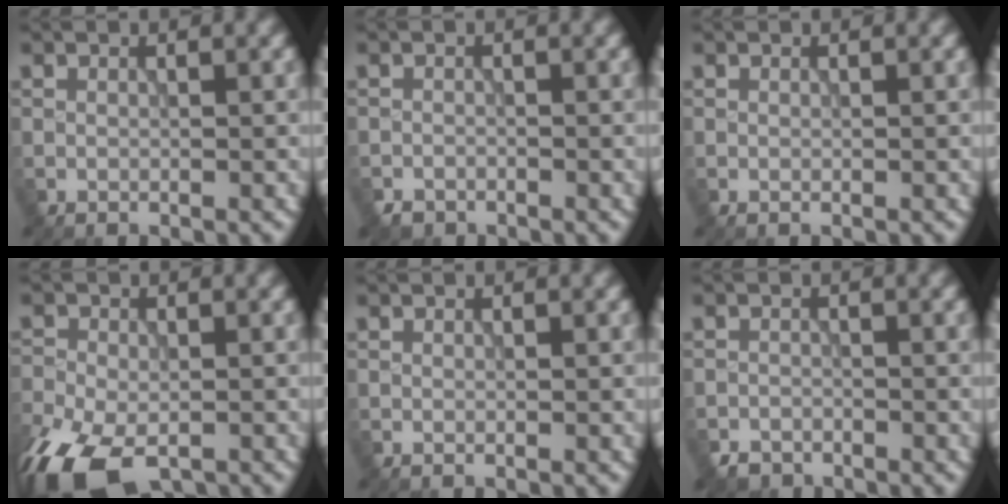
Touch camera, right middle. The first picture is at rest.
{"total": 1.2, "force": [-1.1, 0.6, 0.0], "torque": [0.001, -0.001, -0.022]}
{"total": 0.0}
{"total": 10.4, "force": [-6.8, 5.1, 6.0], "torque": [-0.130, -0.041, -0.117]}
{"total": 0.0}
{"total": 1.7, "force": [-1.5, 0.8, 0.1], "torque": [0.000, 0.000, -0.030]}